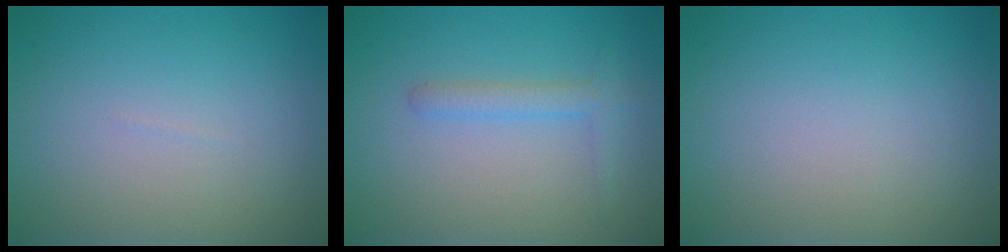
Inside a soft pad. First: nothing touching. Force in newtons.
{"total": 1.7, "press": 1.7, "slide": 0.1}
{"total": 0.0}